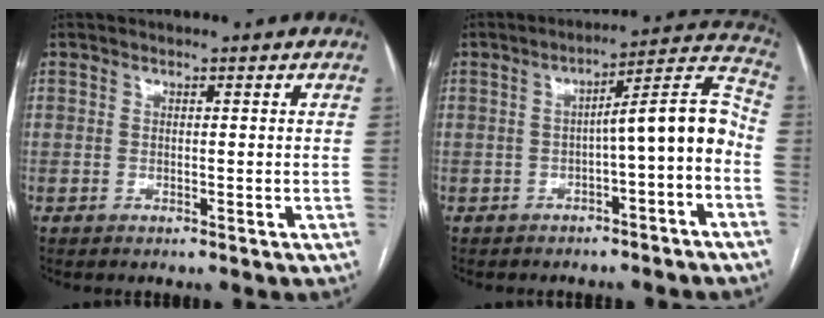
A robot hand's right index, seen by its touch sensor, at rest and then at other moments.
{"total": 9.6, "force": [-2.3, 1.0, 9.3], "torque": [-0.120, 0.042, -0.034]}